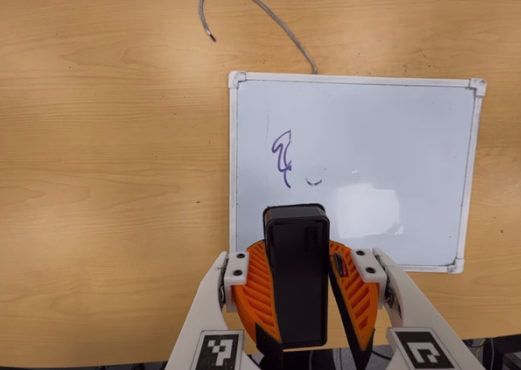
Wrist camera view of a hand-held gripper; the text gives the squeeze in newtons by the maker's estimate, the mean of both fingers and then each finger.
{"total": 10.4, "left": 10.3, "right": 10.4}